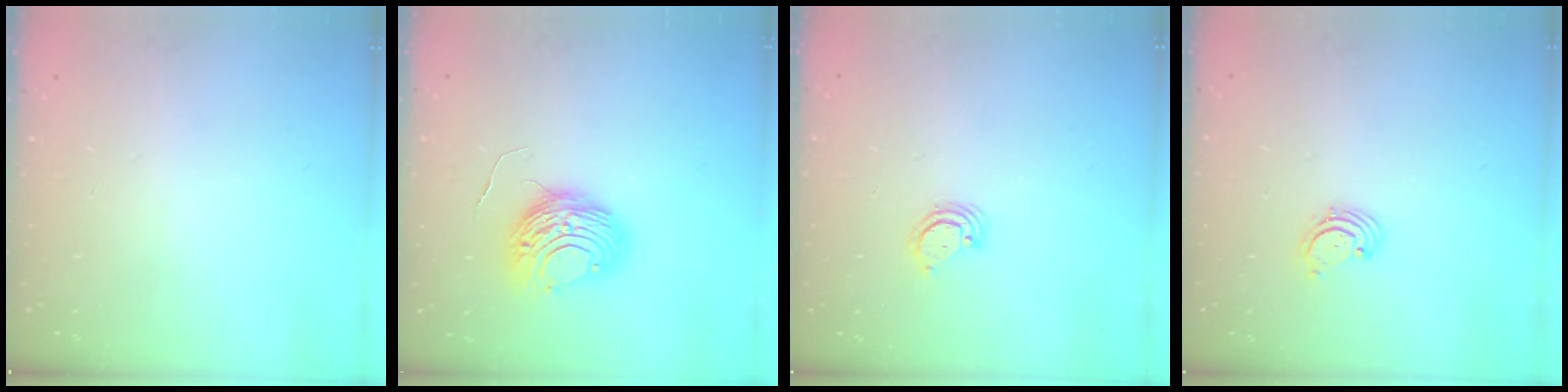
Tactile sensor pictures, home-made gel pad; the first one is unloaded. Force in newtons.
{"total": 9.7, "press": 9.7, "slide": 0.6}
{"total": 3.2, "press": 3.2, "slide": 0.4}
{"total": 1.6, "press": 1.6, "slide": 0.2}